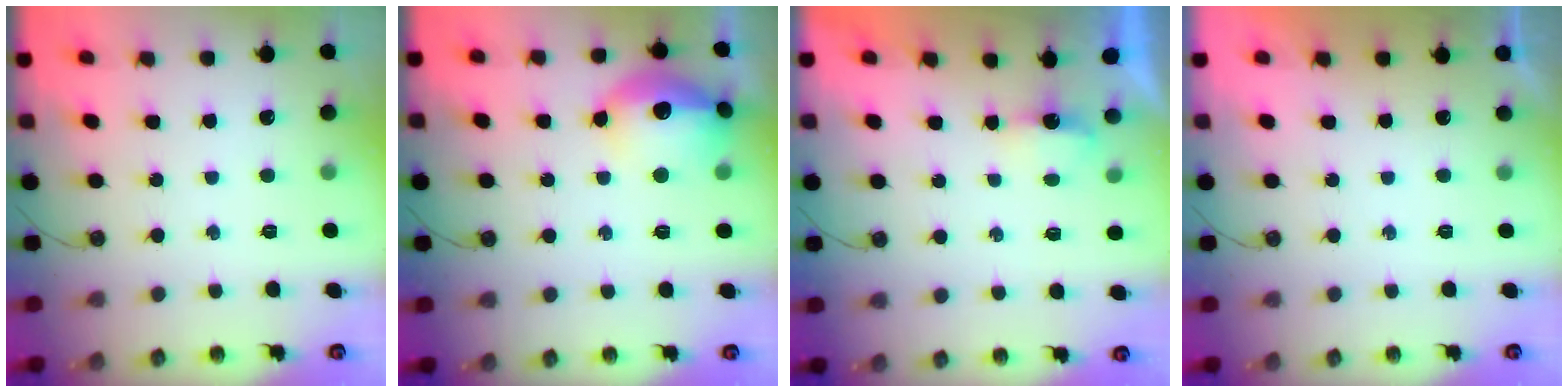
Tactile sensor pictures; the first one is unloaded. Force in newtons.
{"total": 16.3, "press": 16.3, "slide": 1.1}
{"total": 2.9, "press": 2.8, "slide": 0.6}
{"total": 0.0}